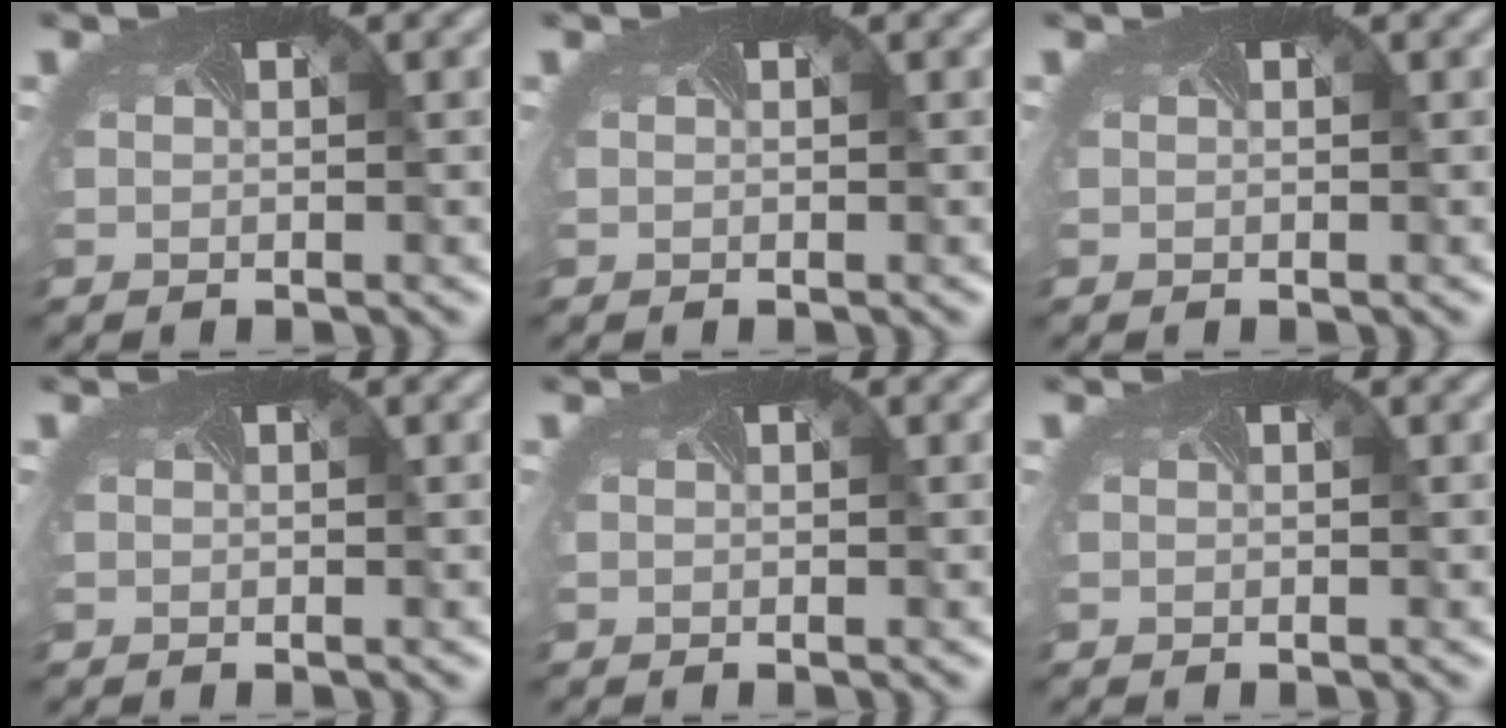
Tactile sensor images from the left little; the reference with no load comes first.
{"total": 0.0}
{"total": 0.0}
{"total": 0.0}
{"total": 0.0}
{"total": 0.0}